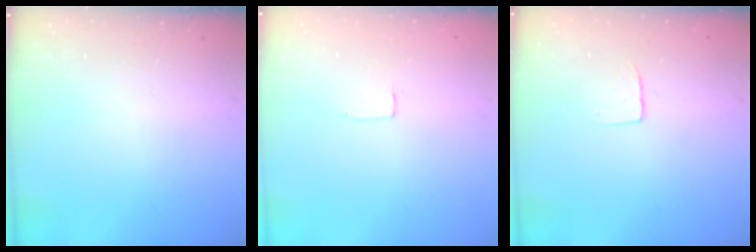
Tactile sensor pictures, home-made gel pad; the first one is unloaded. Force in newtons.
{"total": 1.7, "press": 1.7, "slide": 0.1}
{"total": 3.8, "press": 3.8, "slide": 0.2}